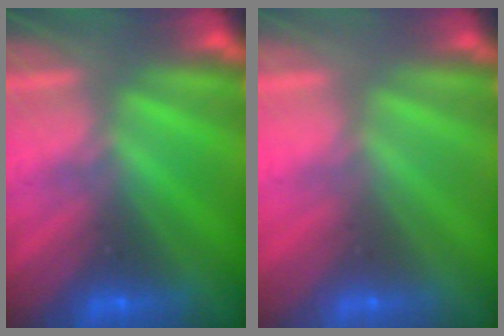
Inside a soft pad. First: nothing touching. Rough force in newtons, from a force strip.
{"total": 2.9}